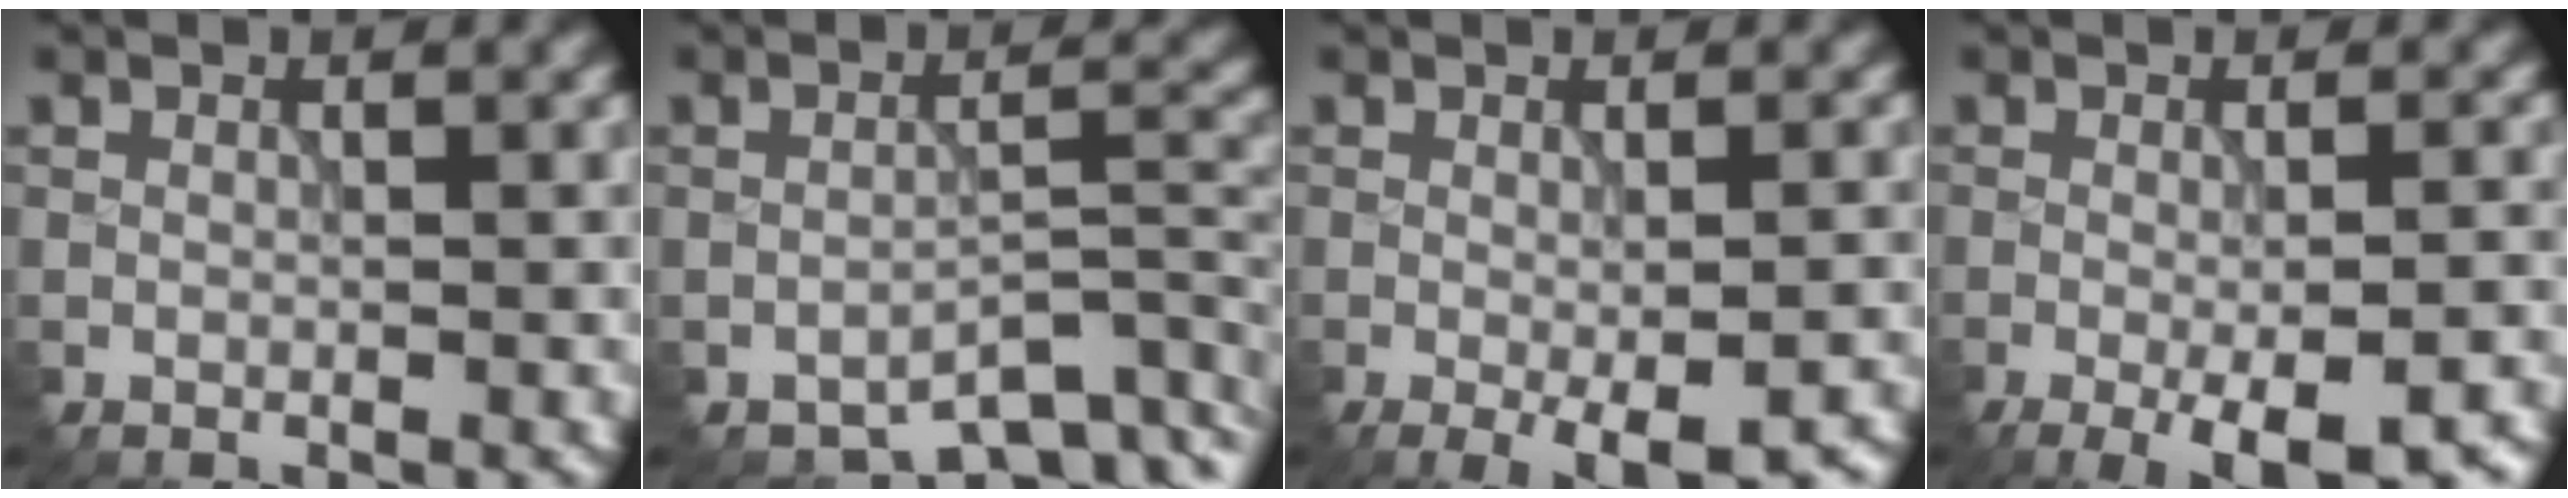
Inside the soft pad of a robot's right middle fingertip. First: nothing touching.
{"total": 5.4, "force": [-4.3, 2.0, 2.6], "torque": [-0.030, 0.000, -0.067]}
{"total": 4.7, "force": [-2.0, 1.1, 4.1], "torque": [-0.063, -0.009, -0.021]}
{"total": 7.2, "force": [-3.5, 2.0, 5.9], "torque": [-0.092, -0.009, -0.043]}